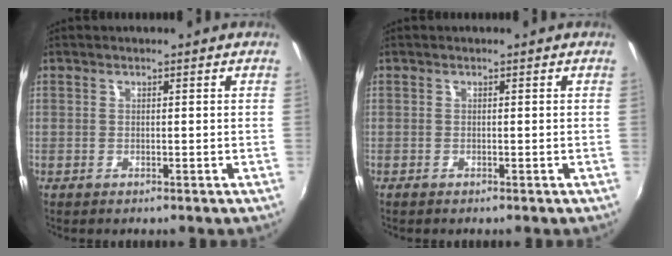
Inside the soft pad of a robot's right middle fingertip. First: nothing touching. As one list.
[{"total": 0.0}]